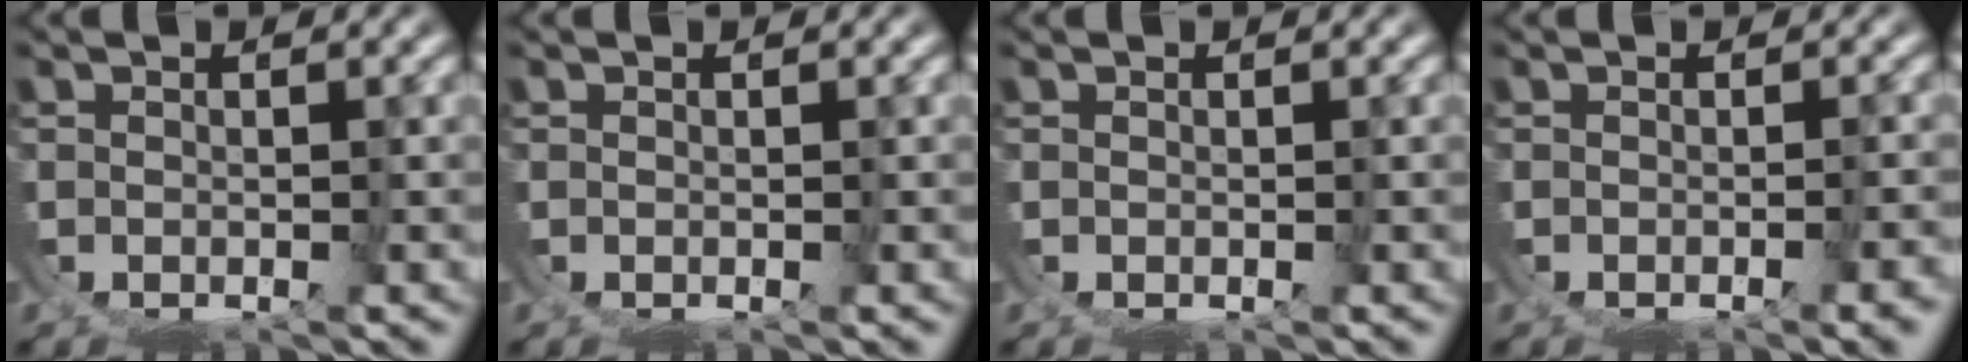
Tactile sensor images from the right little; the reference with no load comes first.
{"total": 0.0}
{"total": 0.0}
{"total": 1.4, "force": [-0.9, -0.1, 1.0], "torque": [-0.015, -0.003, -0.010]}